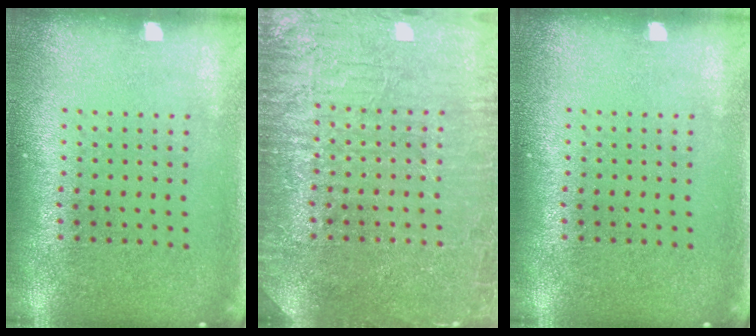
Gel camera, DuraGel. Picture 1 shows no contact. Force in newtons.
{"total": 7.0, "press": 6.9, "slide": 1.0}
{"total": 0.0}